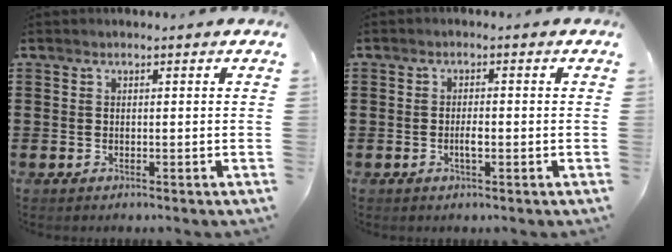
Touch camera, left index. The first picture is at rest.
{"total": 2.0, "force": [-0.6, 0.6, 1.8], "torque": [-0.043, -0.002, -0.012]}